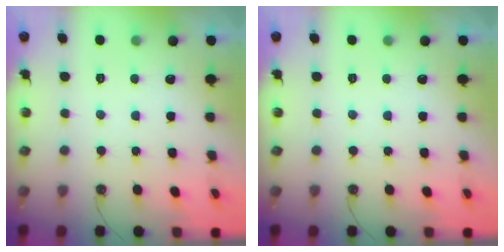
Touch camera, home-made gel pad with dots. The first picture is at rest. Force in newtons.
{"total": 0.0}